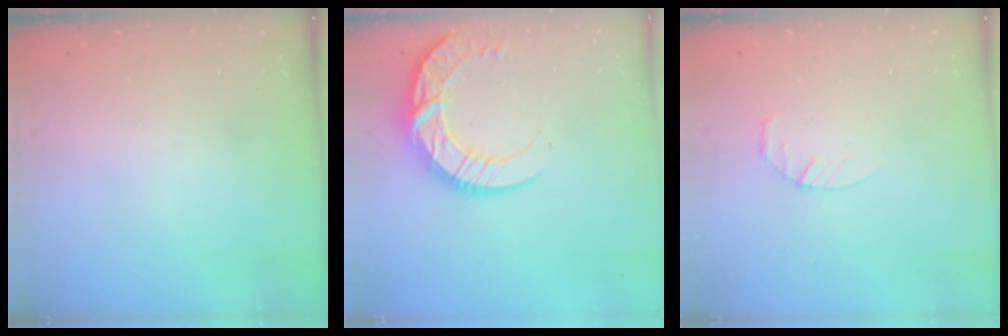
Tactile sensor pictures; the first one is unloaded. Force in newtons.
{"total": 14.6, "press": 14.6, "slide": 1.2}
{"total": 2.8, "press": 2.8, "slide": 0.4}